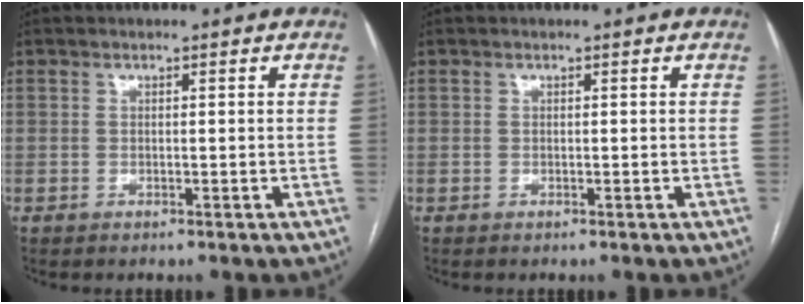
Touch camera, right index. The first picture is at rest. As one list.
[{"total": 0.0}]